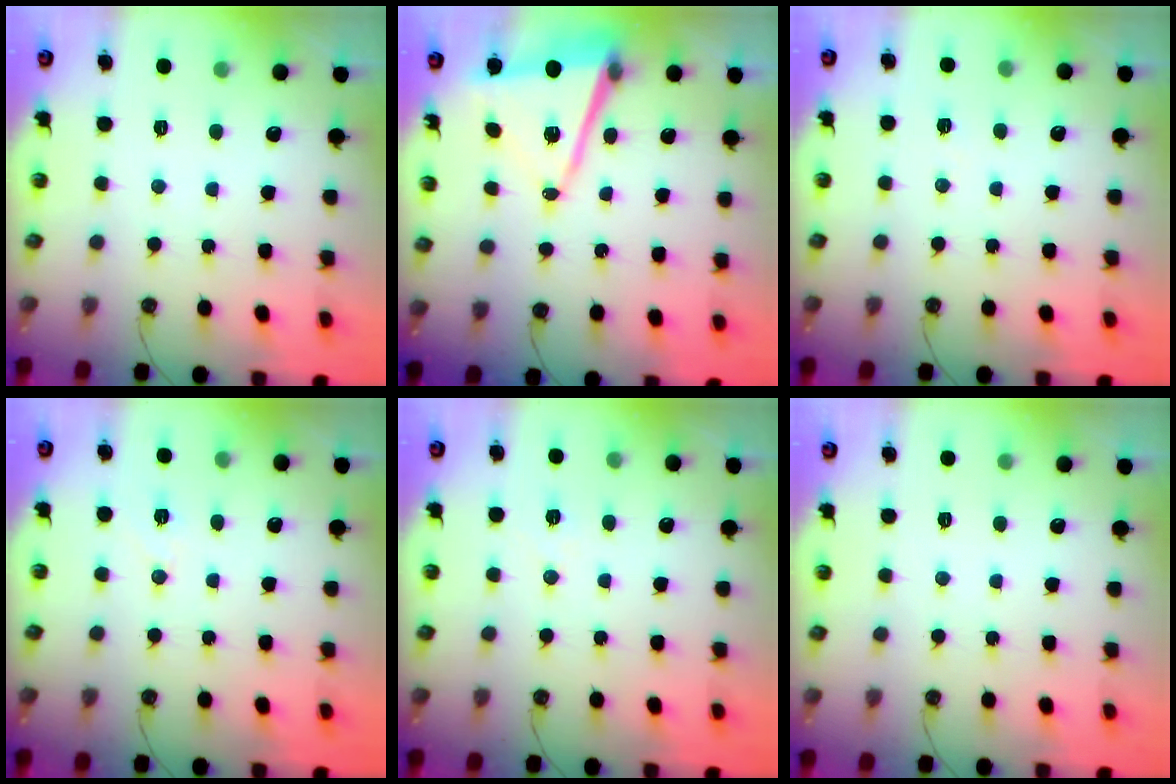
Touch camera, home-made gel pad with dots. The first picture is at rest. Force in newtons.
{"total": 11.1, "press": 10.7, "slide": 3.0}
{"total": 3.0, "press": 2.2, "slide": 2.1}
{"total": 6.6, "press": 4.8, "slide": 4.5}
{"total": 6.1, "press": 4.0, "slide": 4.6}
{"total": 0.0}